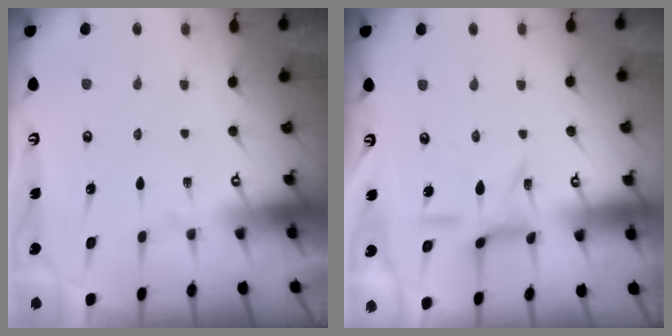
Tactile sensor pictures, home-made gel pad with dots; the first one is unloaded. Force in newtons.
{"total": 7.6, "press": 7.6, "slide": 0.5}